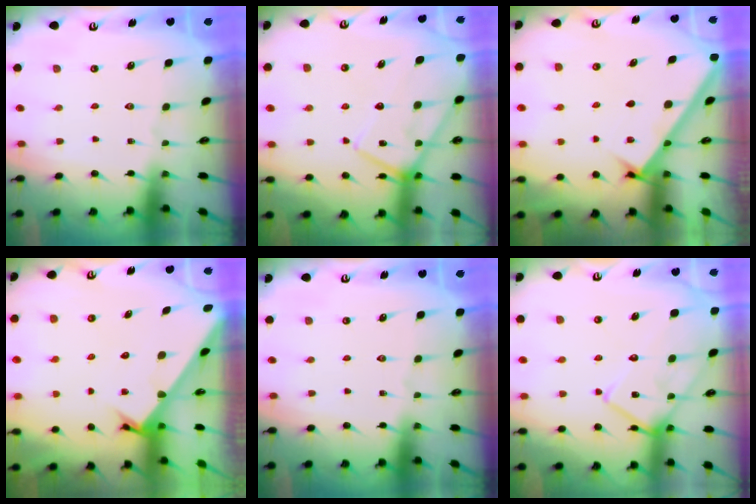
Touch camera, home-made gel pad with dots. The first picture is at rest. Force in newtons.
{"total": 13.1, "press": 13.0, "slide": 1.1}
{"total": 2.7, "press": 2.6, "slide": 0.3}
{"total": 2.4, "press": 2.4, "slide": 0.2}
{"total": 0.0}
{"total": 13.8, "press": 13.8, "slide": 1.0}